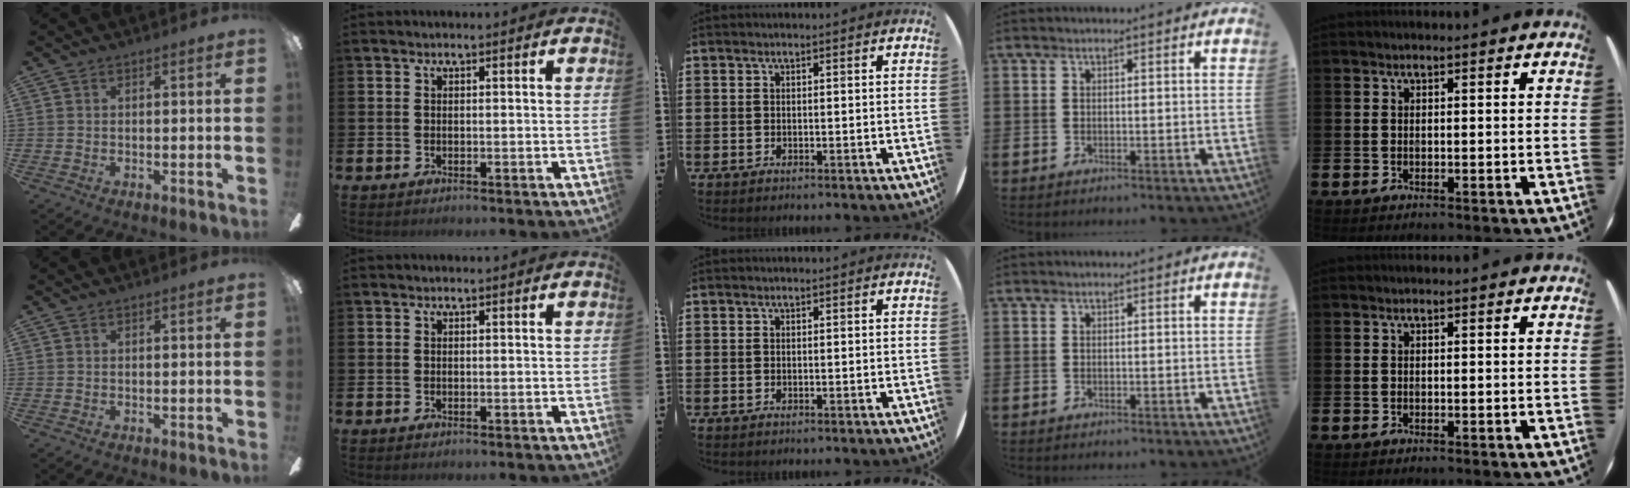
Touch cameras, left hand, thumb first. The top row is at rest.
{}